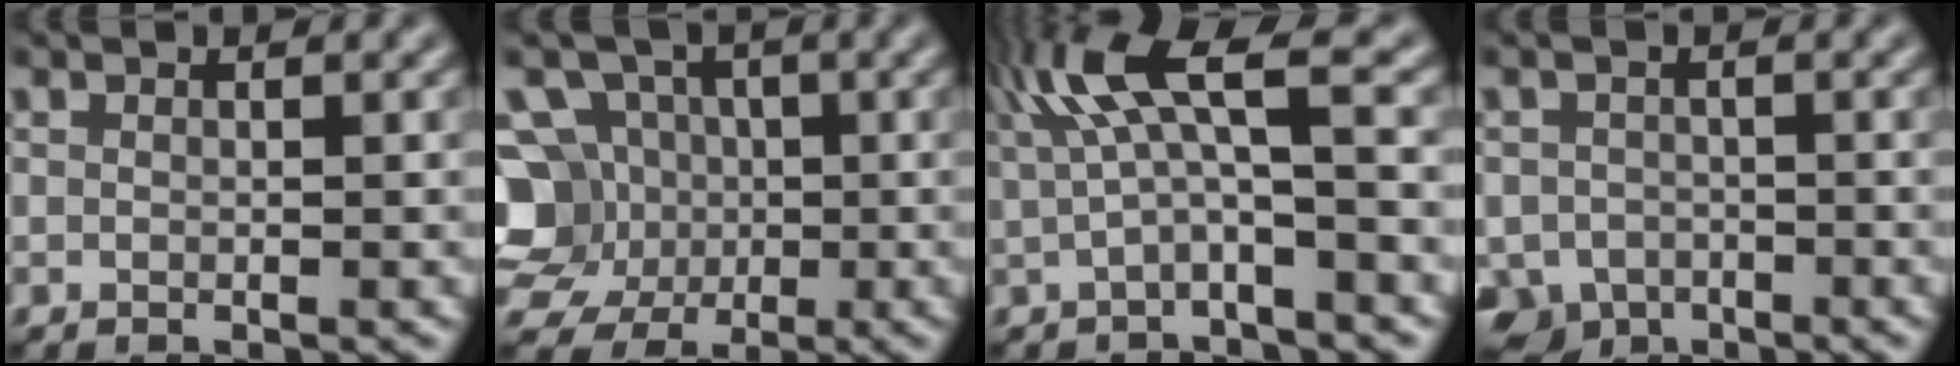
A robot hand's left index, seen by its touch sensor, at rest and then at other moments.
{"total": 9.5, "force": [-0.6, 8.8, 3.5], "torque": [-0.087, 0.026, -0.046]}
{"total": 6.0, "force": [1.7, 1.2, 5.6], "torque": [-0.116, 0.009, 0.029]}
{"total": 4.8, "force": [-3.0, 3.4, 1.5], "torque": [-0.024, -0.012, -0.051]}